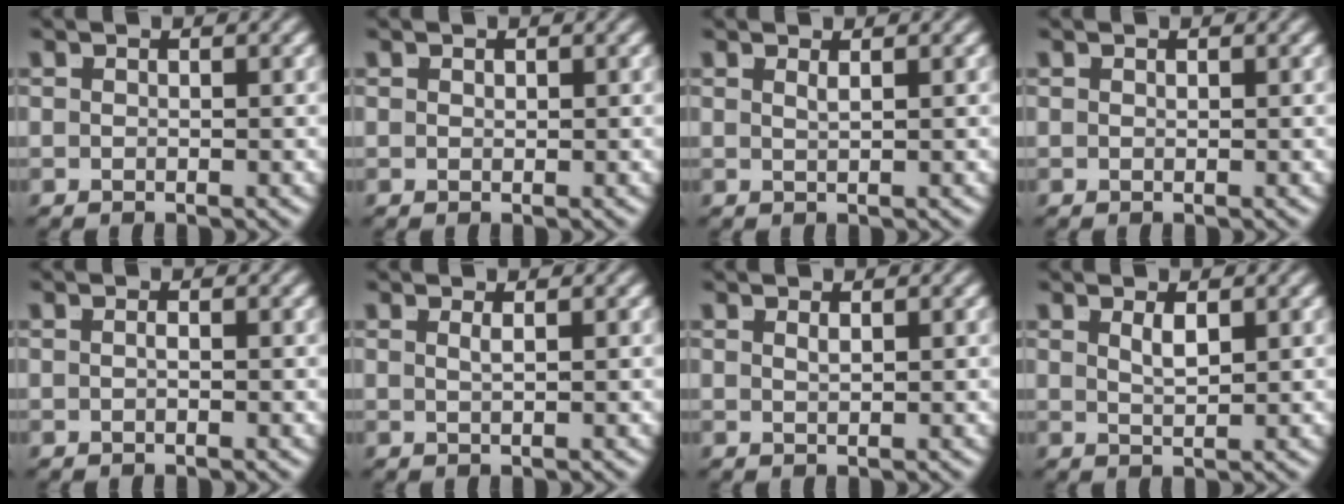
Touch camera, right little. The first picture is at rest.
{"total": 0.0}
{"total": 1.2, "force": [0.5, -1.0, 0.3], "torque": [0.000, -0.007, 0.015]}
{"total": 0.0}
{"total": 0.5, "force": [-0.4, -0.1, 0.3], "torque": [-0.009, -0.004, -0.005]}
{"total": 1.1, "force": [0.2, -0.9, 0.5], "torque": [-0.005, -0.006, 0.009]}
{"total": 1.0, "force": [0.4, -0.8, 0.2], "torque": [0.001, -0.006, 0.014]}
{"total": 1.4, "force": [0.7, -0.4, 1.2], "torque": [-0.012, -0.009, 0.022]}